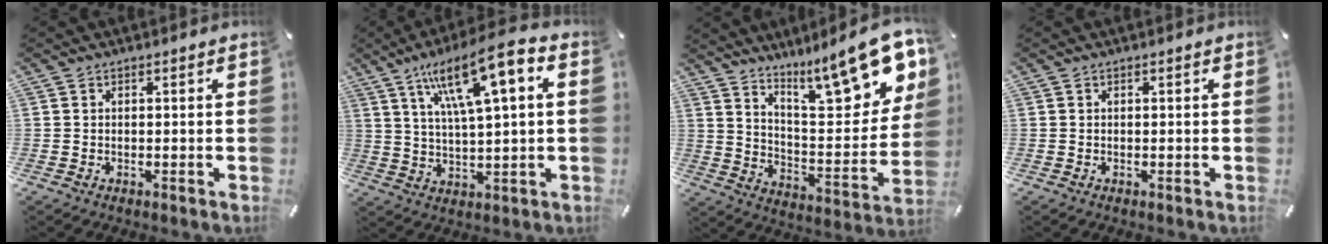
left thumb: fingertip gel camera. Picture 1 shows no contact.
{"total": 14.6, "force": [7.2, 3.7, 12.1], "torque": [-0.214, -0.018, 0.122]}
{"total": 19.5, "force": [14.5, 5.3, 12.0], "torque": [-0.171, -0.112, 0.237]}
{"total": 0.0}